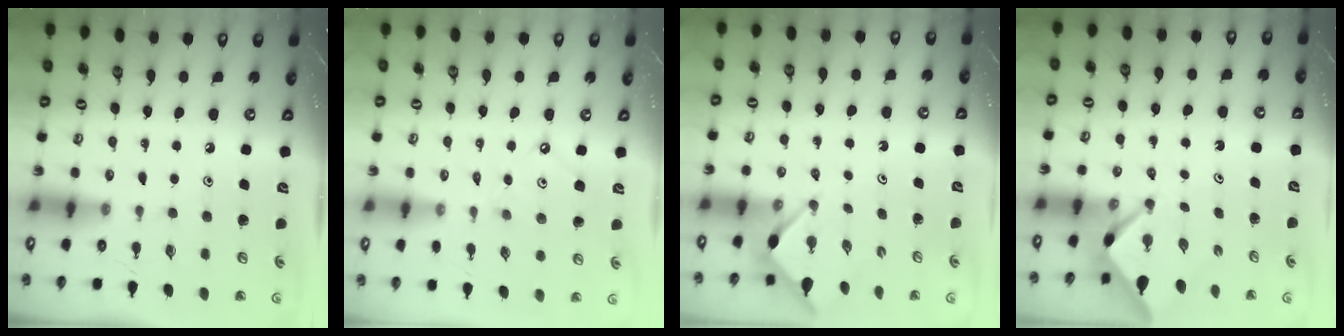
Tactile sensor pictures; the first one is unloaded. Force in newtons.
{"total": 4.5, "press": 4.5, "slide": 0.4}
{"total": 2.9, "press": 2.9, "slide": 0.3}
{"total": 2.6, "press": 2.5, "slide": 0.4}